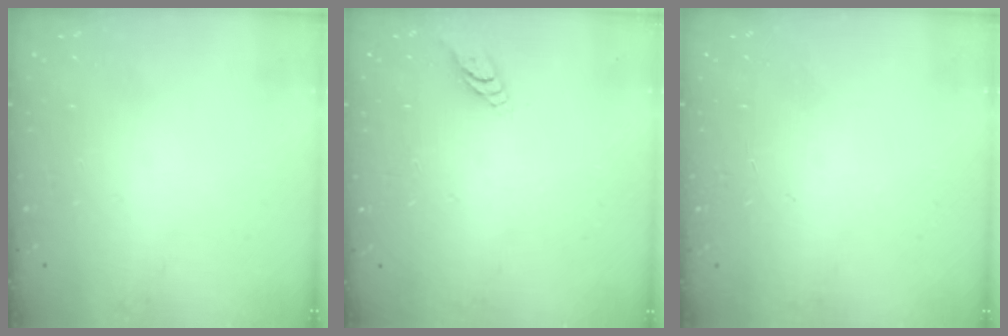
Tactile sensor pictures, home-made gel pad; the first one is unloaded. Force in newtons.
{"total": 4.9, "press": 4.8, "slide": 0.6}
{"total": 2.3, "press": 2.3, "slide": 0.2}